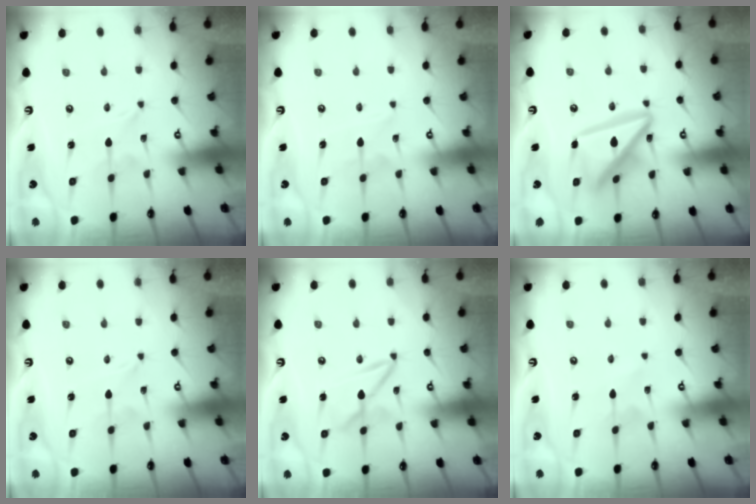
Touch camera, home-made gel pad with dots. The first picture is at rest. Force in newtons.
{"total": 2.4, "press": 2.3, "slide": 0.3}
{"total": 16.7, "press": 16.6, "slide": 1.8}
{"total": 0.0}
{"total": 5.4, "press": 5.4, "slide": 0.4}
{"total": 0.8, "press": 0.8, "slide": 0.1}